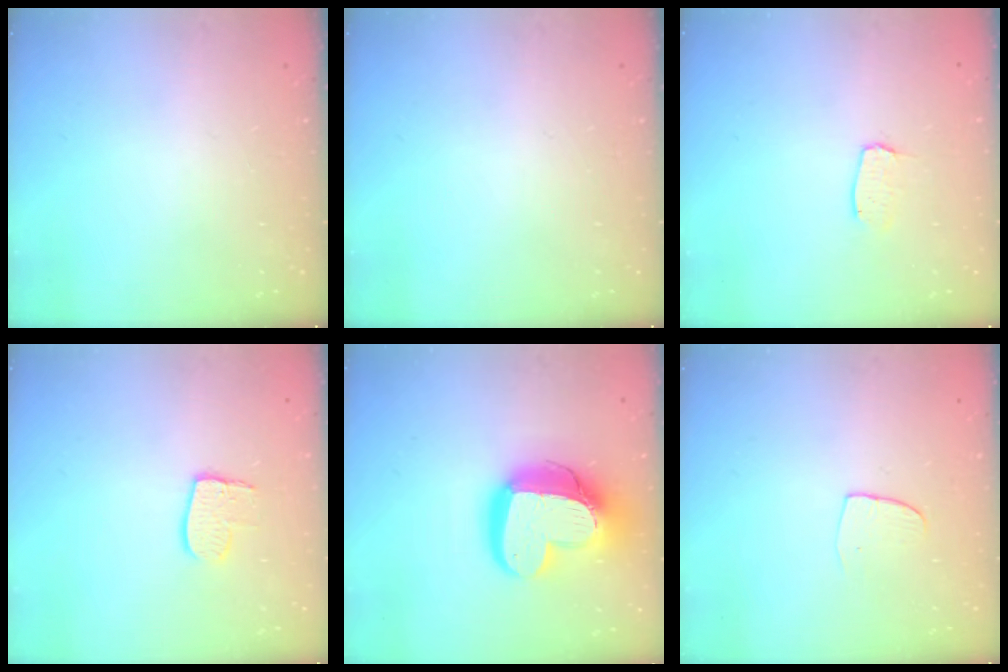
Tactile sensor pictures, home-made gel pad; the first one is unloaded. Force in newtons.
{"total": 0.0}
{"total": 4.0, "press": 4.0, "slide": 0.3}
{"total": 8.3, "press": 8.3, "slide": 0.7}
{"total": 21.9, "press": 21.8, "slide": 2.2}
{"total": 4.2, "press": 4.2, "slide": 0.3}